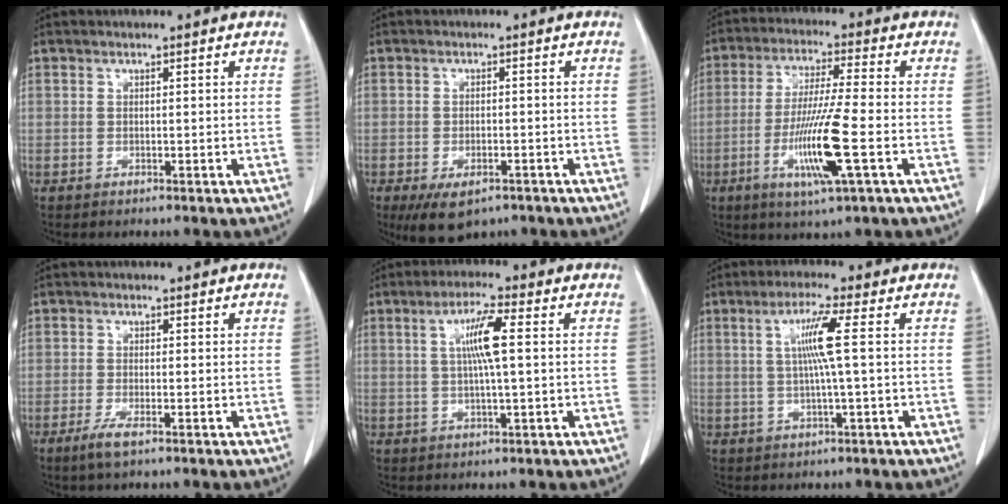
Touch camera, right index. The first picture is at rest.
{"total": 6.7, "force": [-4.4, 3.1, 4.0], "torque": [-0.067, -0.008, -0.064]}
{"total": 11.5, "force": [-3.5, -0.4, 11.0], "torque": [-0.216, -0.019, -0.068]}
{"total": 2.6, "force": [-1.6, 0.3, 2.1], "torque": [-0.045, -0.007, -0.032]}
{"total": 6.2, "force": [1.1, 0.1, 6.1], "torque": [-0.112, 0.003, 0.020]}
{"total": 5.8, "force": [0.9, -1.0, 5.7], "torque": [-0.107, 0.004, 0.020]}